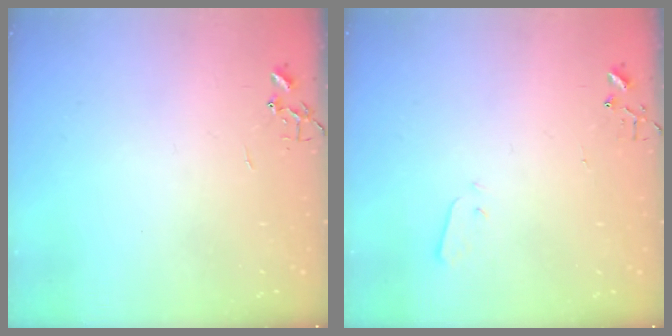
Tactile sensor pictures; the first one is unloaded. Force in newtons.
{"total": 1.9, "press": 1.9, "slide": 0.4}